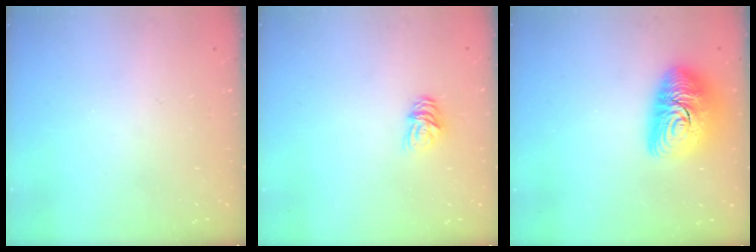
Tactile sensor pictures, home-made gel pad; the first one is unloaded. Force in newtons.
{"total": 6.3, "press": 6.2, "slide": 0.6}
{"total": 14.1, "press": 14.1, "slide": 1.2}